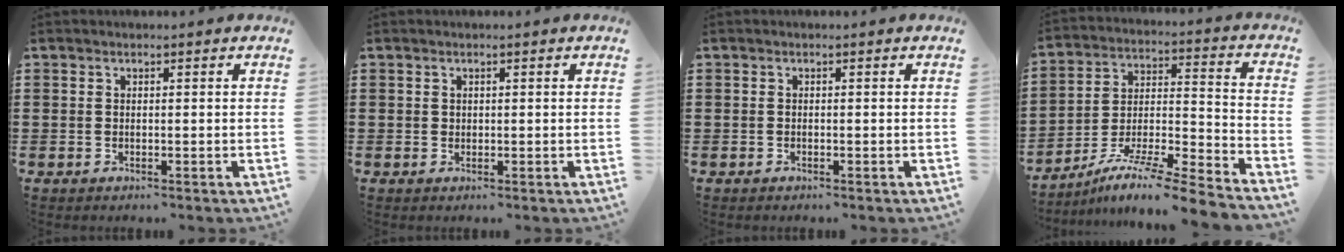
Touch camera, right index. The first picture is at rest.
{"total": 0.6, "force": [0.2, 0.5, 0.1], "torque": [-0.003, 0.004, 0.004]}
{"total": 0.0}
{"total": 9.3, "force": [-7.7, 0.1, 5.1], "torque": [-0.082, 0.000, -0.155]}